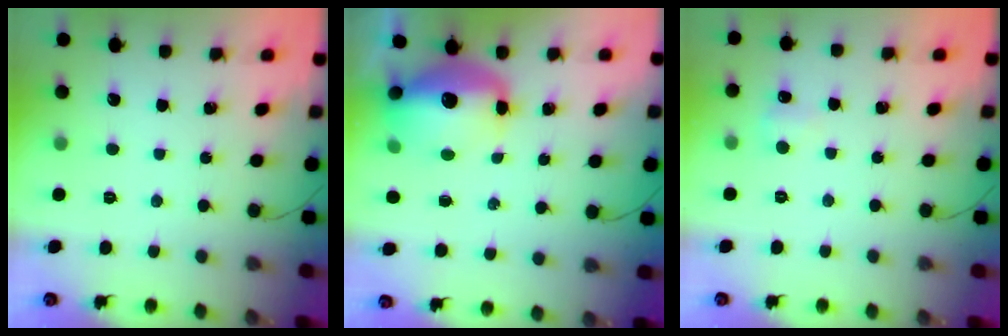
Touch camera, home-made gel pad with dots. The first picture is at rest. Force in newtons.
{"total": 13.8, "press": 12.5, "slide": 5.9}
{"total": 5.3, "press": 5.0, "slide": 1.5}